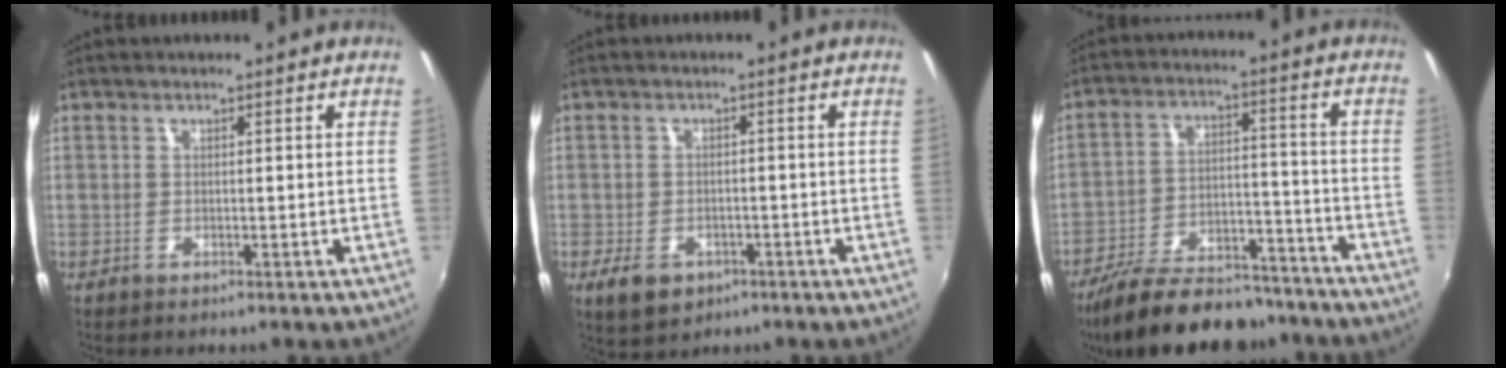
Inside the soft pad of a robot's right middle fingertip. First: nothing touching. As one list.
[{"total": 5.7, "force": [-2.8, 3.9, 3.2], "torque": [-0.072, -0.012, -0.041]}, {"total": 21.6, "force": [-17.9, 7.5, 9.5], "torque": [-0.182, 0.003, -0.252]}]